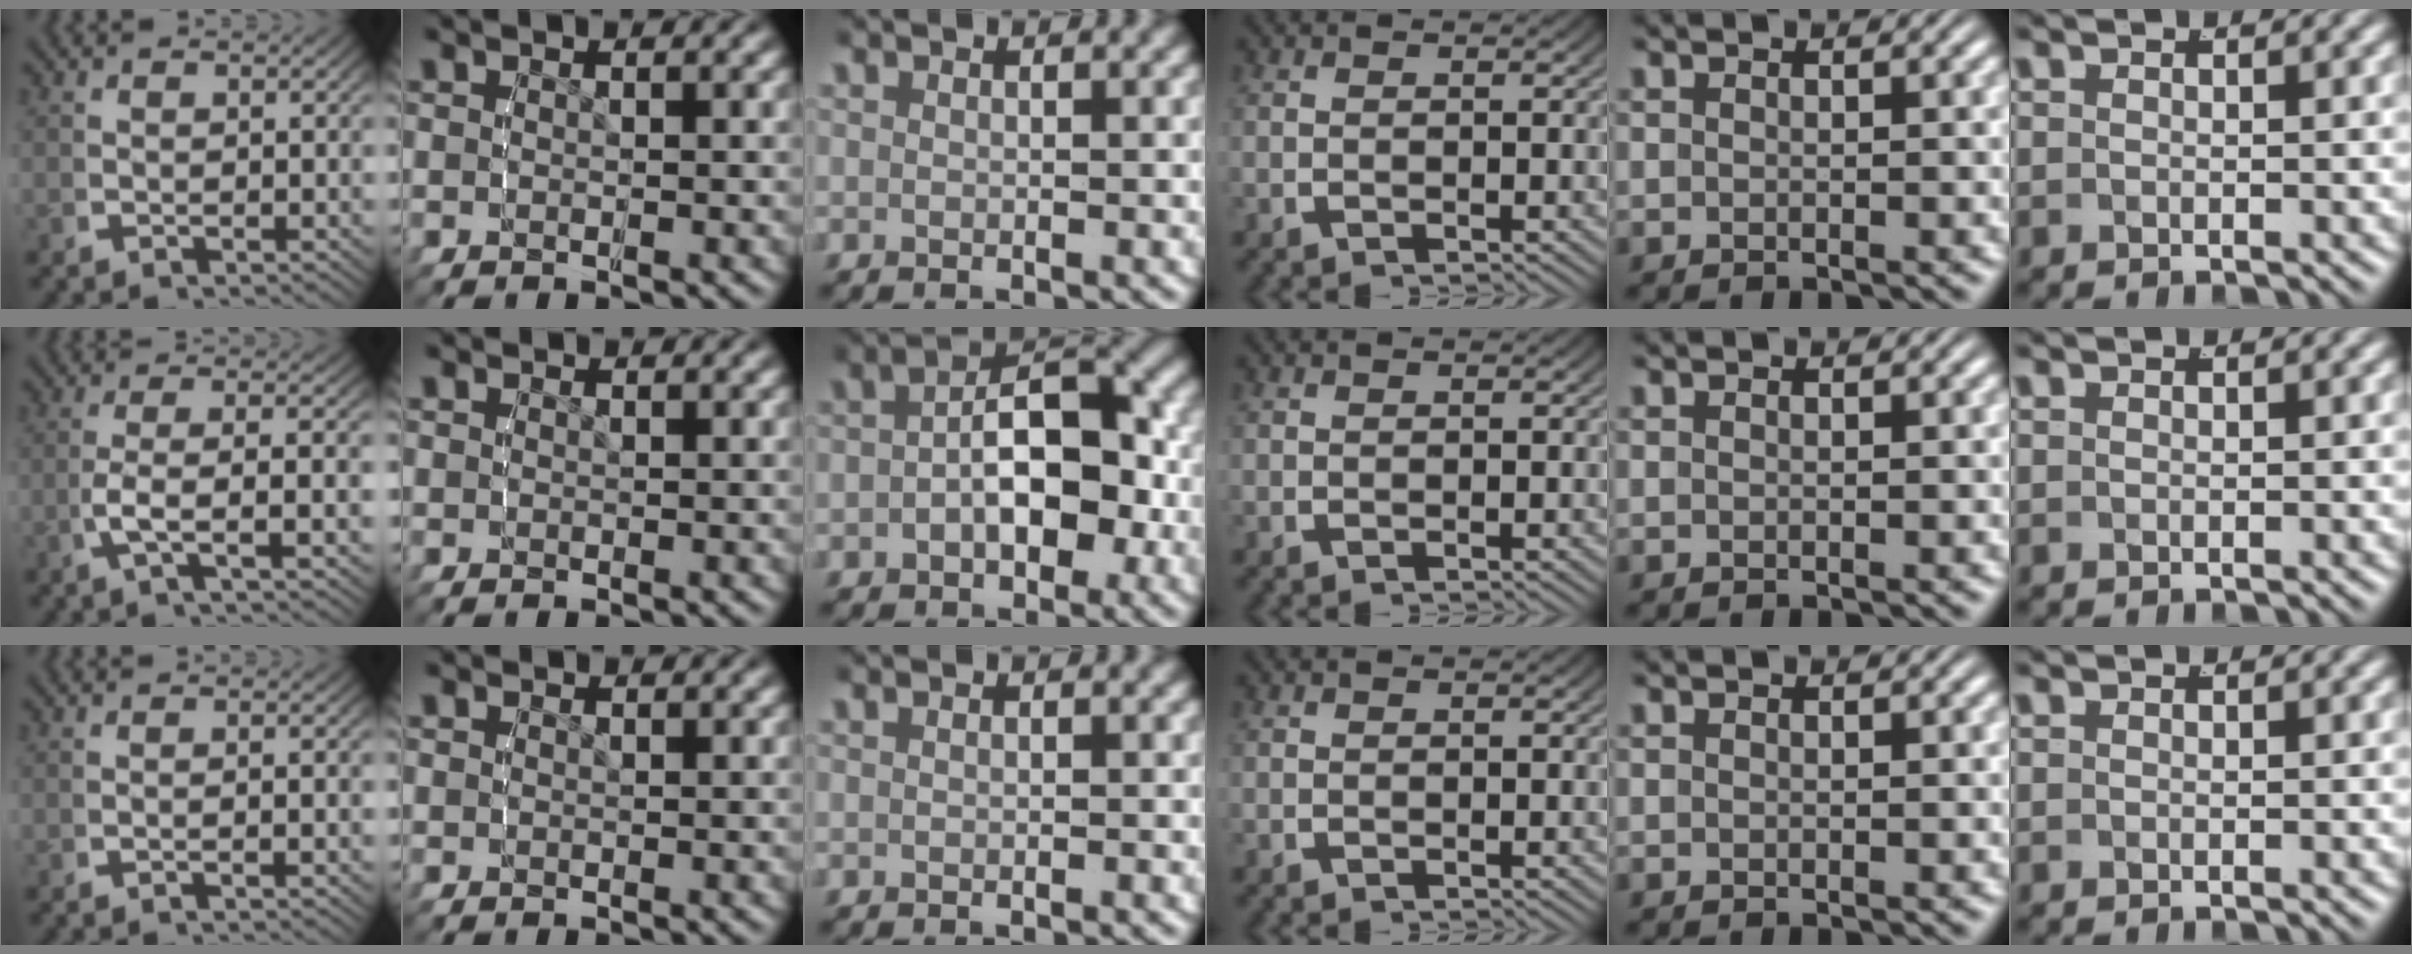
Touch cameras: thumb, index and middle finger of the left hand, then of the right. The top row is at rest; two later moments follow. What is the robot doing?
{"motion": "lift_and_place", "object": "toy banana"}